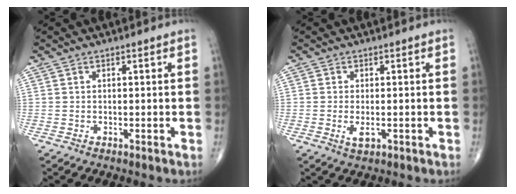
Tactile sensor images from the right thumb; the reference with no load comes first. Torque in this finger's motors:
{"motor_torque": [-0.53, -0.04, 0.06, 0.37, 0.09]}